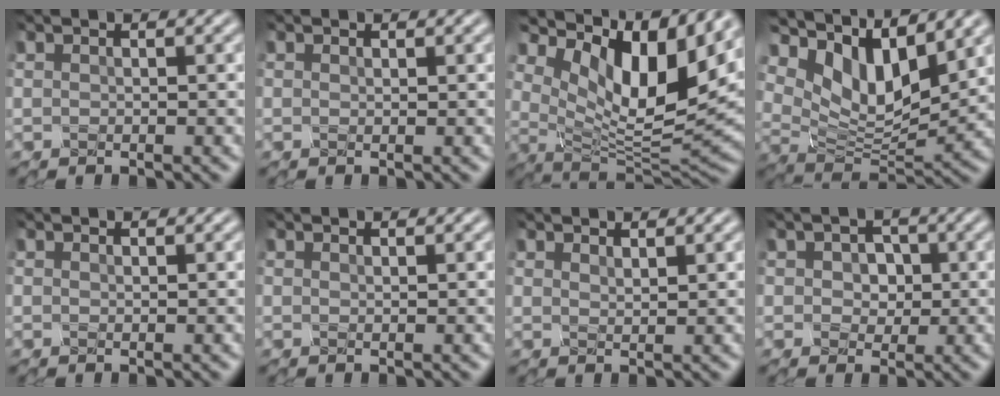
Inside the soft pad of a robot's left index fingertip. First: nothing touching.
{"total": 0.0}
{"total": 13.7, "force": [4.4, 6.3, 11.3], "torque": [-0.215, 0.017, 0.075]}
{"total": 10.2, "force": [3.9, 4.9, 8.1], "torque": [-0.165, 0.010, 0.066]}
{"total": 0.0}
{"total": 0.0}
{"total": 1.3, "force": [1.0, 0.4, 0.7], "torque": [-0.018, -0.001, 0.016]}
{"total": 3.7, "force": [-0.4, 3.2, 1.9], "torque": [-0.068, 0.006, -0.002]}